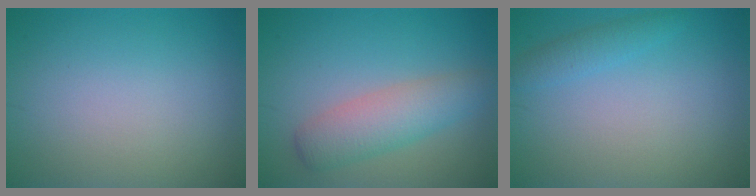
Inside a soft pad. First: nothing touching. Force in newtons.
{"total": 4.1, "press": 4.1, "slide": 0.1}
{"total": 1.6, "press": 1.6, "slide": 0.1}